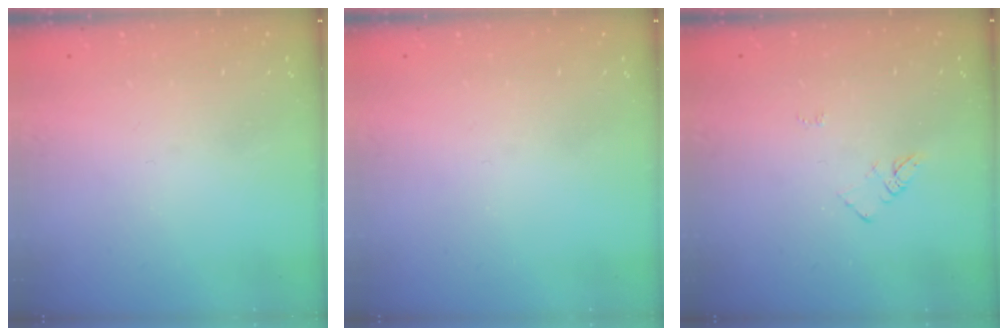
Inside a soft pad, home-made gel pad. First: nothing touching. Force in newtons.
{"total": 0.0}
{"total": 3.8, "press": 3.8, "slide": 0.4}